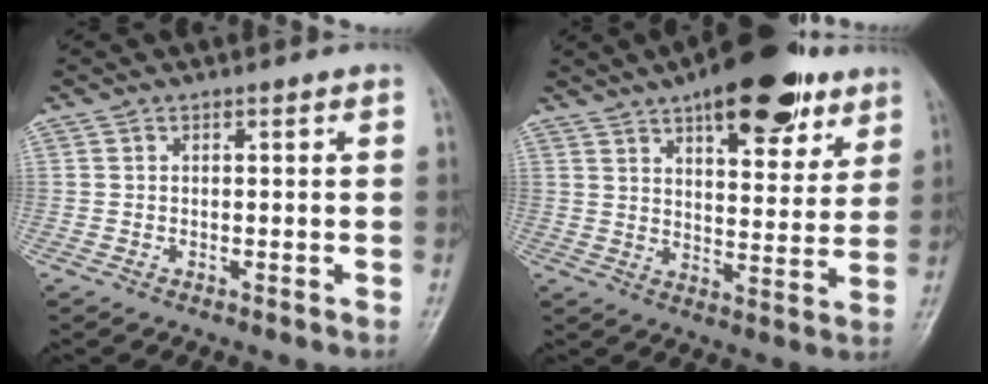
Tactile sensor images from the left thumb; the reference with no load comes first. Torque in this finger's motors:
{"motor_torque": [2.35, 0.98, 1.24, -1.11, 0.09]}